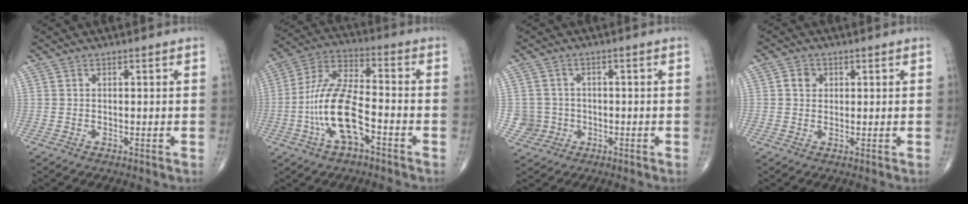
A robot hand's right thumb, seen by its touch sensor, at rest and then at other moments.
{"total": 14.2, "force": [-4.4, 5.8, 12.1], "torque": [-0.246, 0.043, -0.084]}
{"total": 4.1, "force": [-0.7, 4.1, -0.1], "torque": [0.028, 0.012, -0.013]}
{"total": 2.5, "force": [0.7, 2.2, 1.0], "torque": [-0.005, 0.000, 0.007]}